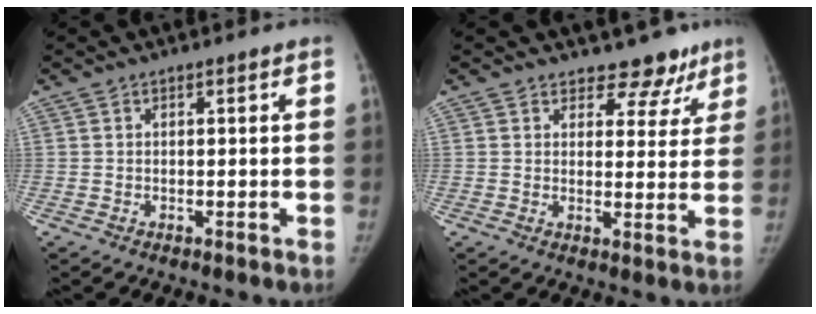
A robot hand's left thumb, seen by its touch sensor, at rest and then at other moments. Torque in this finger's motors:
{"motor_torque": [-0.11, -0.16, -0.14, 0.30, -0.05]}